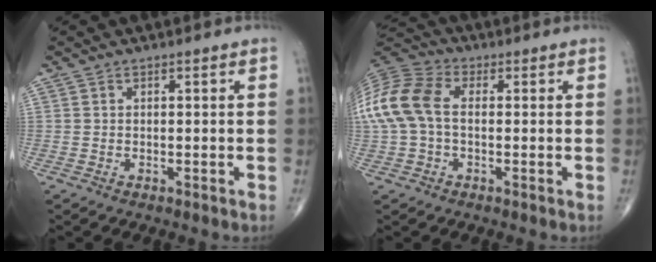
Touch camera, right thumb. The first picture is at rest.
{"total": 13.9, "force": [0.6, 8.9, 10.6], "torque": [-0.248, 0.030, 0.004]}